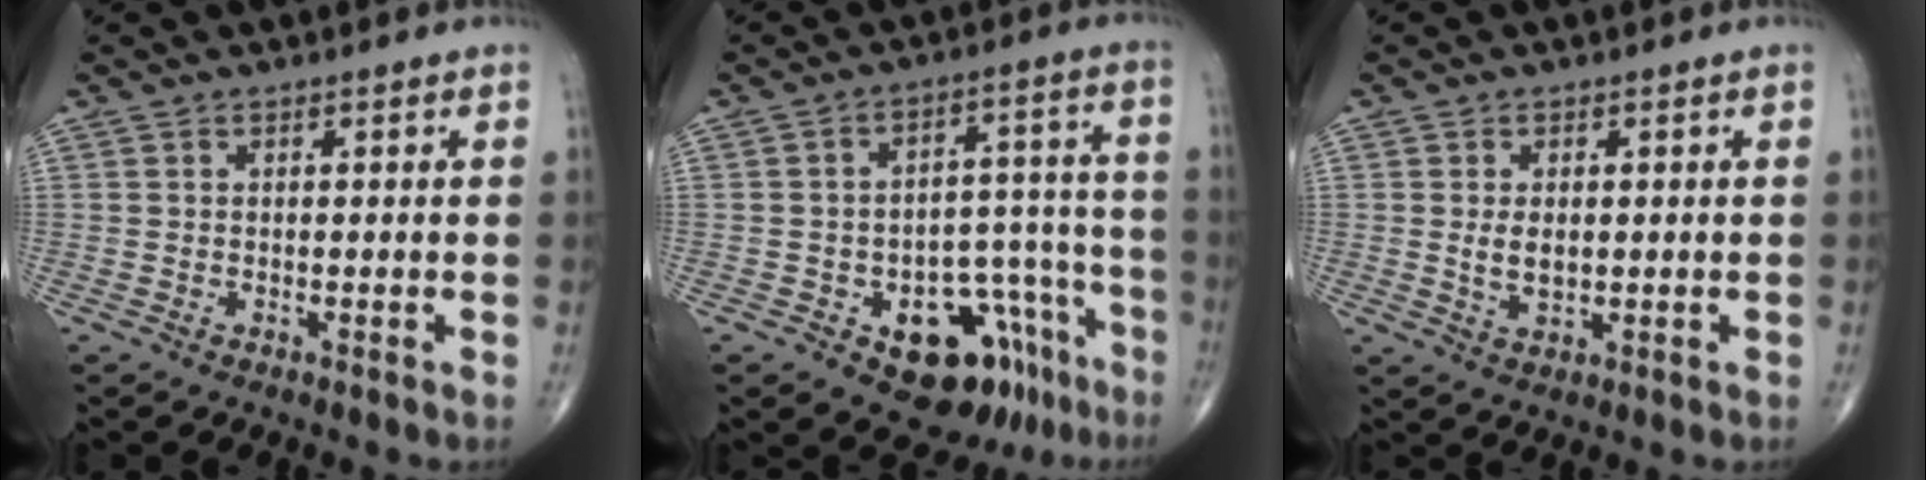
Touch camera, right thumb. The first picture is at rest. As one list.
[{"total": 15.6, "force": [-8.9, 8.8, 9.5], "torque": [-0.070, 0.081, -0.117]}, {"total": 3.7, "force": [0.2, 2.2, 3.0], "torque": [-0.049, -0.007, 0.009]}]